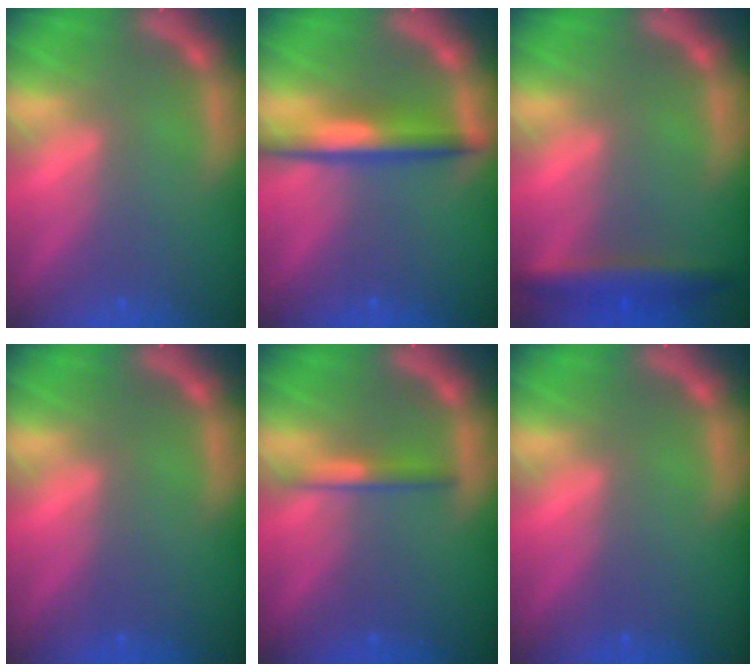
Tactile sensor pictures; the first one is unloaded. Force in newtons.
{"total": 4.5}
{"total": 4.0}
{"total": 0.0}
{"total": 2.0}
{"total": 0.0}